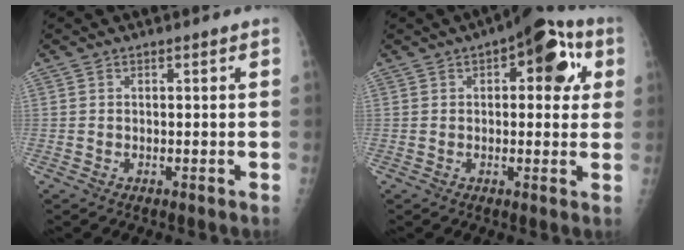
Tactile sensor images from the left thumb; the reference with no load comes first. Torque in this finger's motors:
{"motor_torque": [1.26, 1.13, 1.00, -0.17, 0.07]}